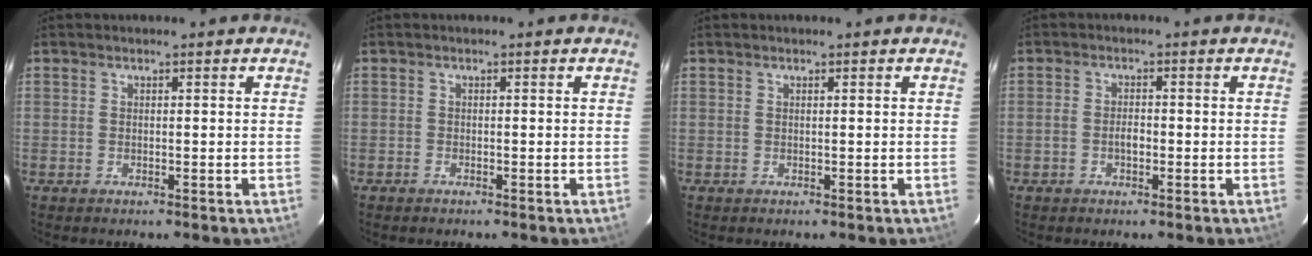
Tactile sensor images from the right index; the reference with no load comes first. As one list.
[{"total": 0.6, "force": [-0.5, 0.2, 0.0], "torque": [0.001, -0.001, -0.011]}, {"total": 0.0}, {"total": 2.2, "force": [-0.8, 1.2, 1.7], "torque": [-0.034, 0.004, -0.016]}]